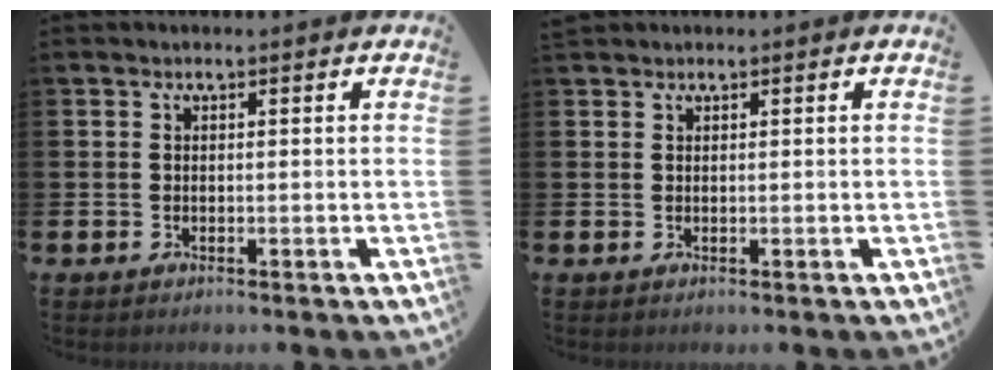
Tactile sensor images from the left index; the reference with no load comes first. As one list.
[{"total": 0.9, "force": [0.9, 0.3, -0.1], "torque": [0.017, -0.003, 0.013]}]